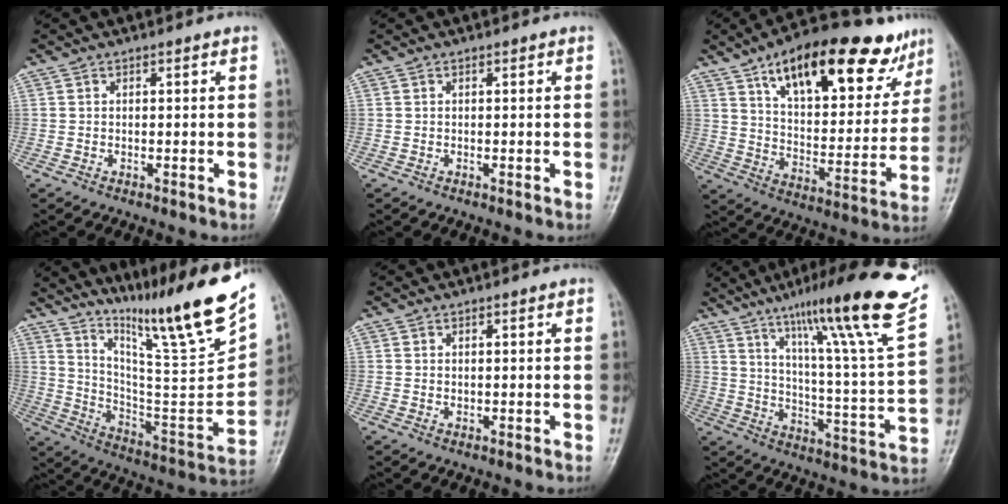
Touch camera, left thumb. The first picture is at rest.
{"total": 0.0}
{"total": 26.1, "force": [15.6, 10.5, 18.1], "torque": [-0.229, -0.030, 0.243]}
{"total": 24.7, "force": [17.3, 1.9, 17.6], "torque": [-0.253, -0.097, 0.295]}
{"total": 0.8, "force": [0.2, 0.5, 0.6], "torque": [-0.011, 0.002, 0.008]}
{"total": 24.9, "force": [15.9, 1.8, 19.0], "torque": [-0.270, -0.050, 0.240]}